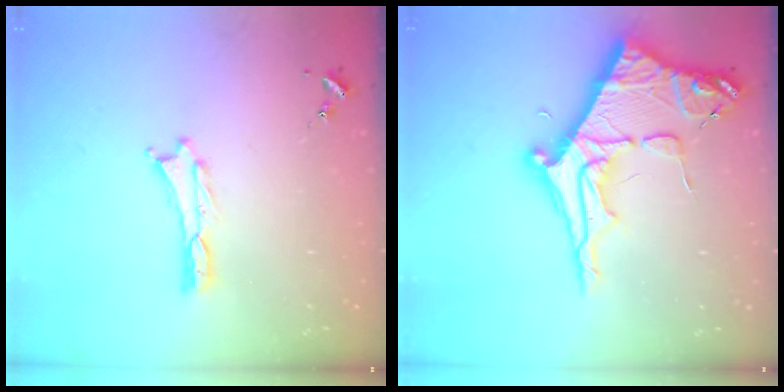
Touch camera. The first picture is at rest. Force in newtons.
{"total": 10.1, "press": 10.1, "slide": 1.1}